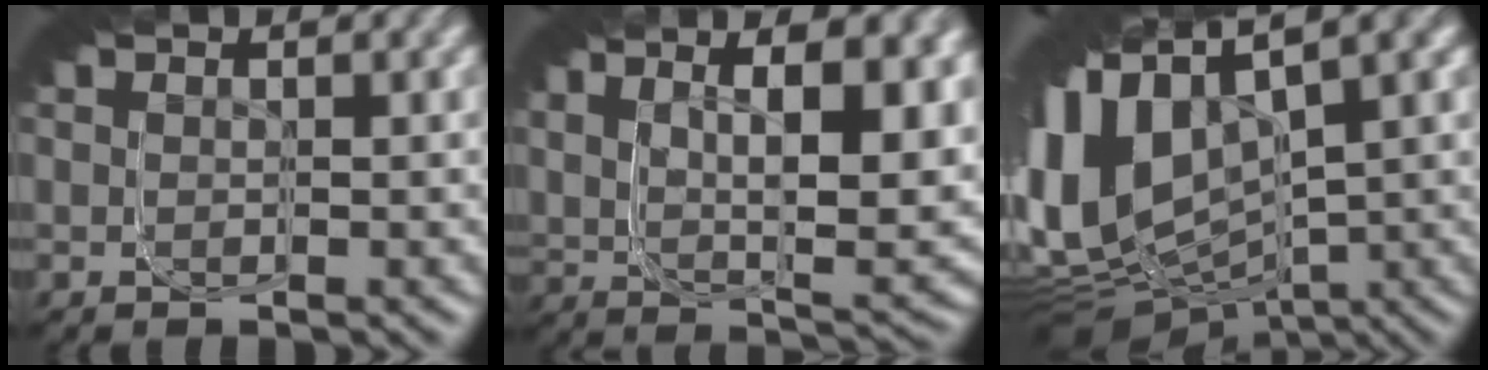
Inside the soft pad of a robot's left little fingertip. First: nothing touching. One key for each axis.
{"total": 12.8, "fx": 3.3, "fy": 6.8, "fz": 10.4, "tx": -0.191, "ty": 0.027, "tz": 0.035}
{"total": 17.4, "fx": -1.5, "fy": 11.3, "fz": 13.2, "tx": -0.226, "ty": -0.003, "tz": -0.033}